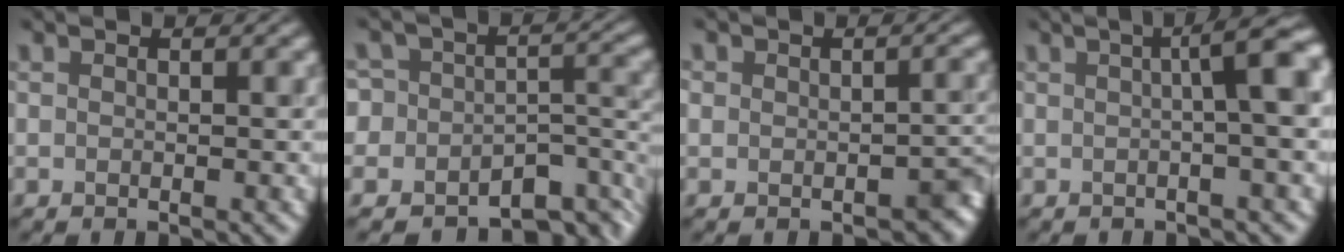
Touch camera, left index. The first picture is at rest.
{"total": 8.2, "force": [-5.3, 5.5, 3.0], "torque": [-0.016, 0.019, -0.083]}
{"total": 3.7, "force": [-1.3, 2.8, 2.0], "torque": [-0.009, -0.010, -0.020]}
{"total": 5.8, "force": [0.9, 1.2, 5.6], "torque": [-0.056, 0.020, 0.008]}